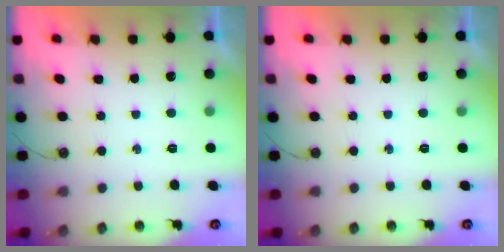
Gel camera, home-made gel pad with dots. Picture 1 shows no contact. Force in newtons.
{"total": 0.0}